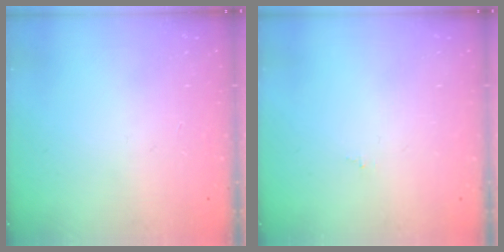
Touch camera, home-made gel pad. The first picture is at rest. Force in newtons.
{"total": 0.0}